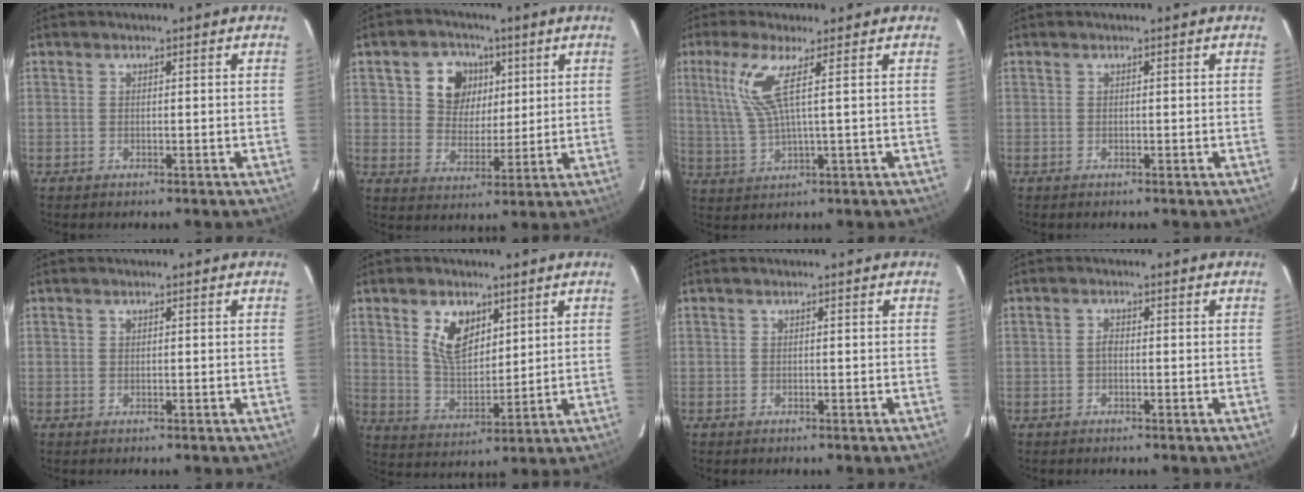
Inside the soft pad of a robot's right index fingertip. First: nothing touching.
{"total": 9.5, "force": [3.4, 8.0, 3.9], "torque": [-0.088, 0.018, 0.063]}
{"total": 7.4, "force": [2.6, 0.2, 6.9], "torque": [-0.150, -0.003, 0.063]}
{"total": 0.0}
{"total": 0.0}
{"total": 9.5, "force": [4.4, 5.4, 6.4], "torque": [-0.116, 0.009, 0.093]}
{"total": 0.0}
{"total": 1.0, "force": [-0.3, 0.6, 0.8], "torque": [-0.015, 0.005, -0.007]}